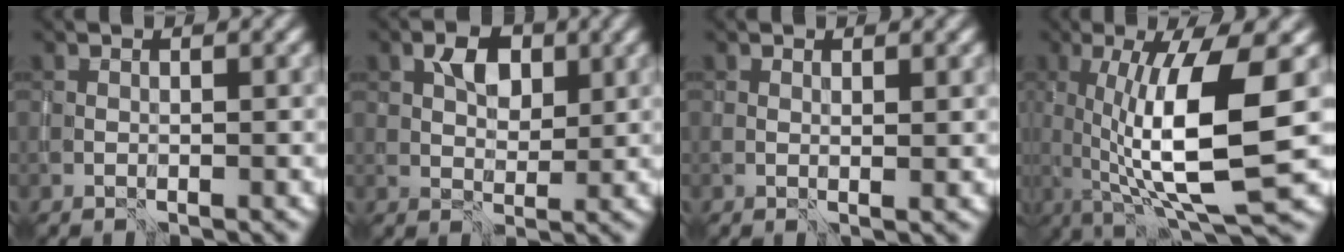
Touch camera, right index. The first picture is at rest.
{"total": 3.2, "force": [1.3, 2.0, 2.1], "torque": [-0.035, 0.003, 0.022]}
{"total": 0.9, "force": [0.5, 0.1, 0.7], "torque": [-0.007, -0.003, 0.011]}
{"total": 10.5, "force": [0.1, 2.7, 10.1], "torque": [-0.157, -0.008, 0.009]}